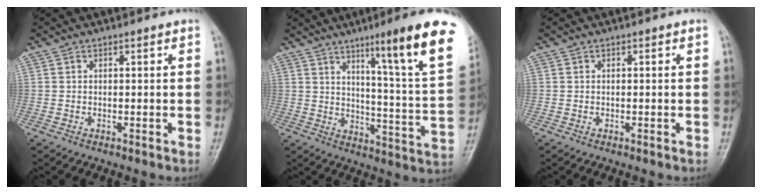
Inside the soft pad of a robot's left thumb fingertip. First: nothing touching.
{"total": 20.0, "force": [11.1, 1.2, 16.6], "torque": [-0.210, -0.052, 0.158]}
{"total": 0.0}